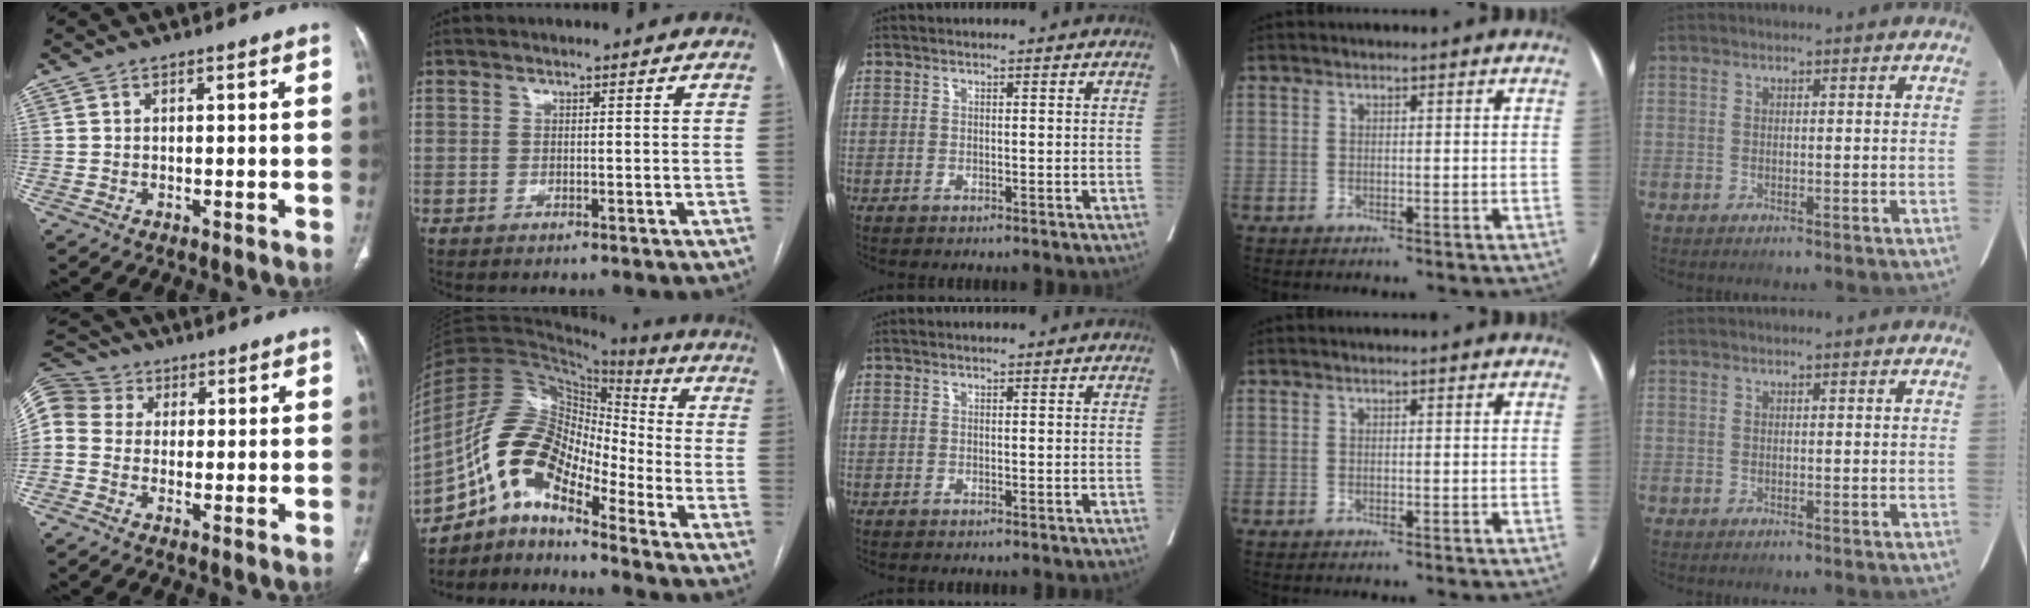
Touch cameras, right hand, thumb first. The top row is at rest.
{"thumb": {"total": 11.2, "force": [1.3, 9.9, 5.2], "torque": [-0.124, 0.033, 0.014]}, "index": {"total": 12.5, "force": [-8.1, 5.1, 8.1], "torque": [-0.159, 0.051, -0.147]}}